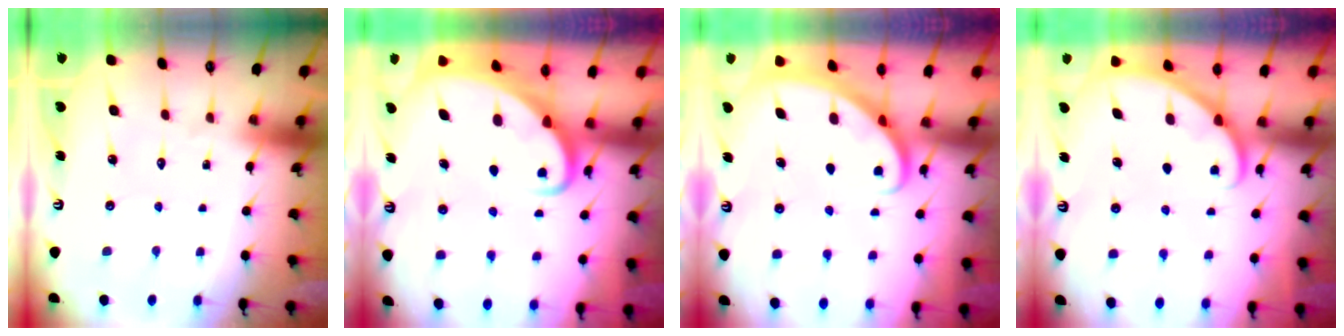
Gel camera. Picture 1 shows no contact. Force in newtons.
{"total": 4.0, "press": 4.0, "slide": 0.4}
{"total": 2.7, "press": 2.7, "slide": 0.2}
{"total": 2.8, "press": 2.8, "slide": 0.2}